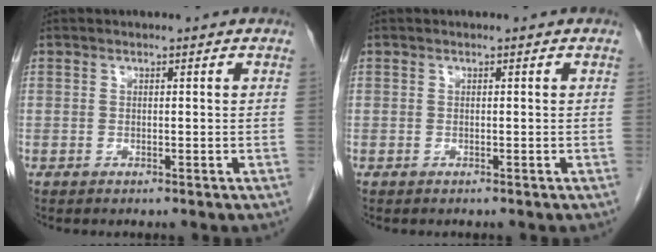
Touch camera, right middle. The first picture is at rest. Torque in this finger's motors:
{"motor_torque": [-0.13, 0.05, 0.03, 0.01]}